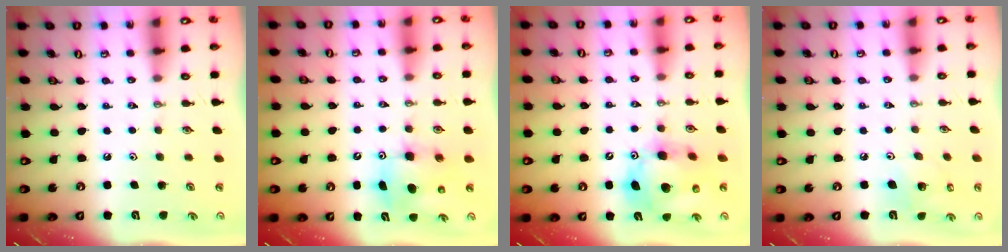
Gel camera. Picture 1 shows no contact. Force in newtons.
{"total": 7.7, "press": 7.4, "slide": 2.0}
{"total": 14.4, "press": 14.1, "slide": 2.6}
{"total": 7.2, "press": 7.1, "slide": 1.1}